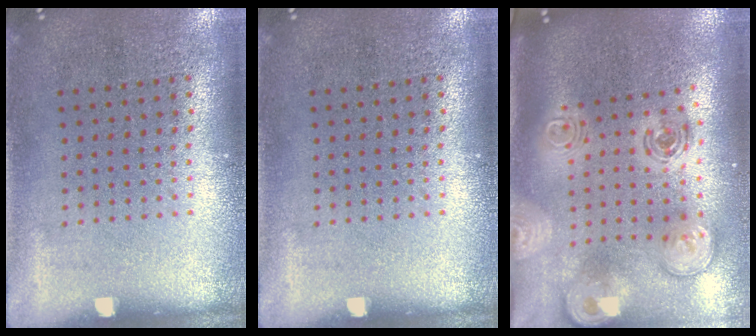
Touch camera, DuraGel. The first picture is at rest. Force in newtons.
{"total": 0.0}
{"total": 3.0, "press": 2.1, "slide": 2.1}